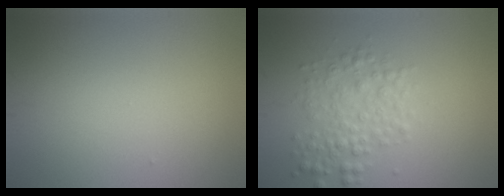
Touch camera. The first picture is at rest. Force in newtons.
{"total": 3.3, "press": 3.3, "slide": 0.1}